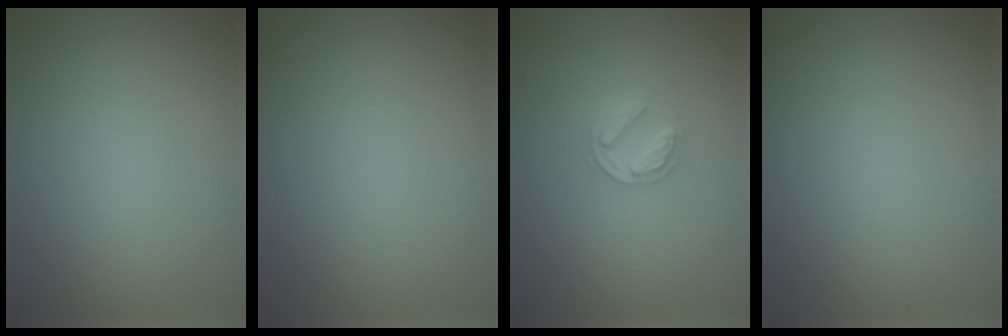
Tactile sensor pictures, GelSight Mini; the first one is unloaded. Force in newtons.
{"total": 0.0}
{"total": 2.4, "press": 2.4, "slide": 0.4}
{"total": 0.0}